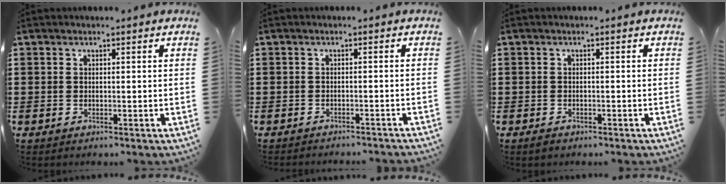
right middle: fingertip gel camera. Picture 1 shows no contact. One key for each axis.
{"total": 1.0, "fx": -1.0, "fy": -0.1, "fz": 0.1, "tx": -0.004, "ty": 0.002, "tz": -0.021}
{"total": 0.7, "fx": -0.5, "fy": 0.4, "fz": 0.1, "tx": -0.004, "ty": 0.000, "tz": -0.012}